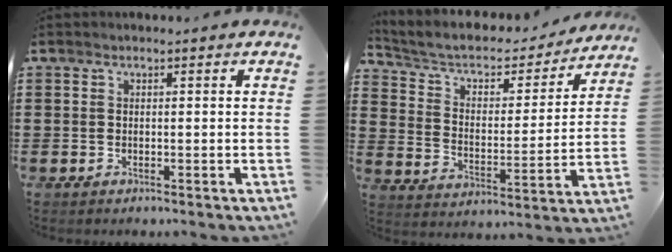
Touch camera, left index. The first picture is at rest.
{"total": 5.0, "force": [3.9, 2.4, 2.0], "torque": [-0.063, -0.025, 0.058]}